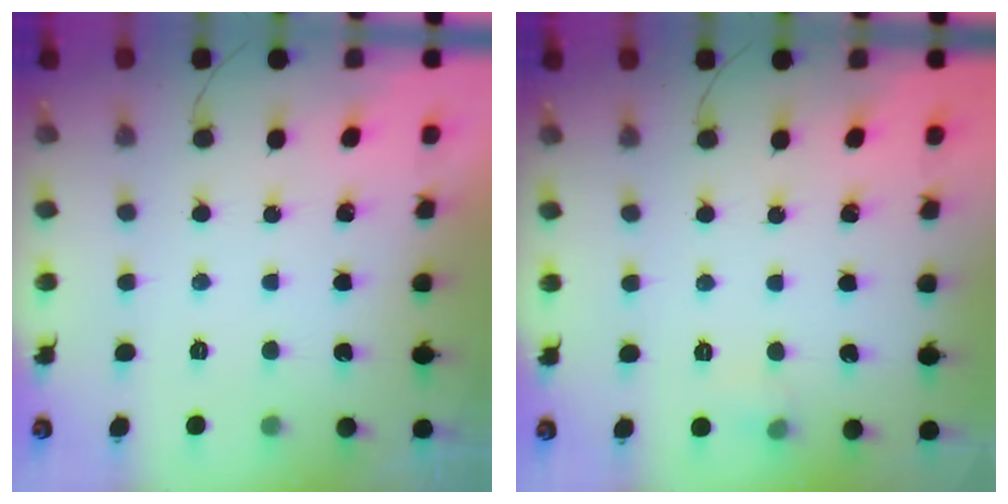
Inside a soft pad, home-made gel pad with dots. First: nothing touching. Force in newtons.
{"total": 4.0, "press": 3.8, "slide": 1.0}